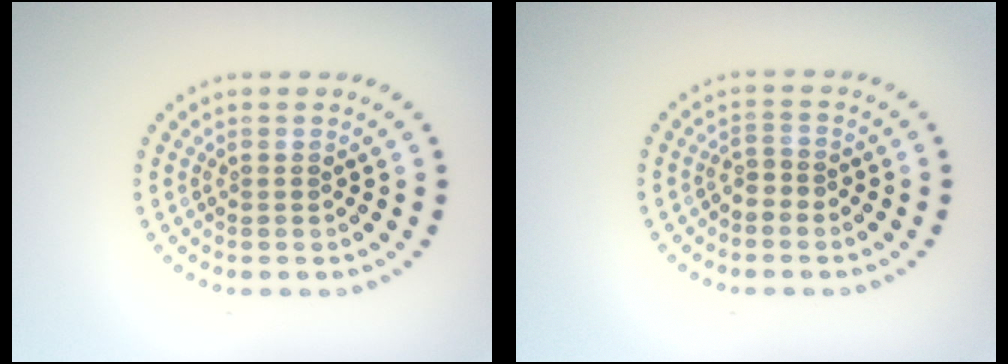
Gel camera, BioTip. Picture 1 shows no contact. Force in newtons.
{"total": 1.4, "press": 1.1, "slide": 0.8}